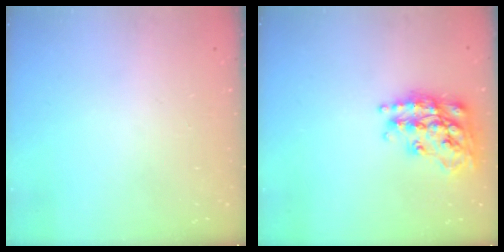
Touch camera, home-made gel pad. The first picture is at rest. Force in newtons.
{"total": 20.4, "press": 20.4, "slide": 1.4}